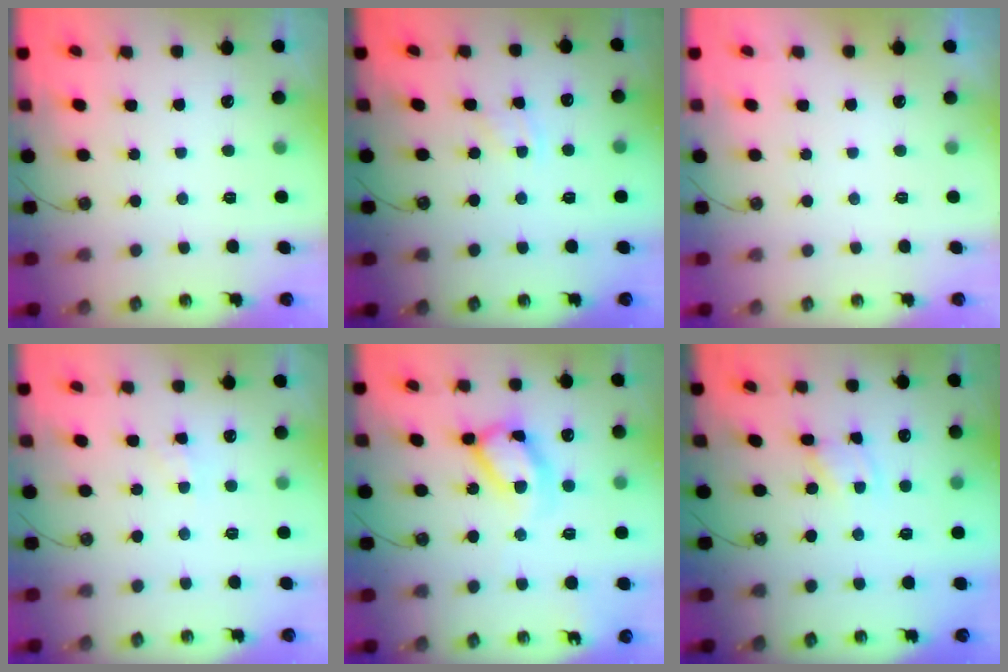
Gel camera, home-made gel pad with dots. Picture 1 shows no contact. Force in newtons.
{"total": 2.2, "press": 2.1, "slide": 0.4}
{"total": 0.0}
{"total": 2.0, "press": 2.0, "slide": 0.3}
{"total": 15.9, "press": 15.9, "slide": 1.1}
{"total": 1.5, "press": 1.5, "slide": 0.0}